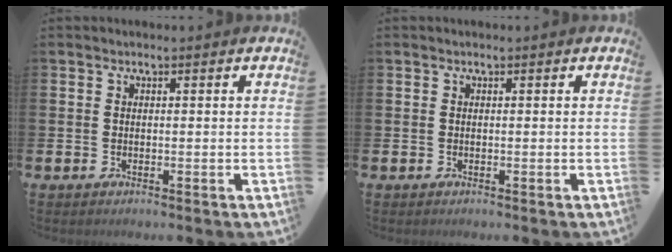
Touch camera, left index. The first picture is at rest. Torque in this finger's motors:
{"motor_torque": [-0.01, 0.02, 0.01, 0.00]}